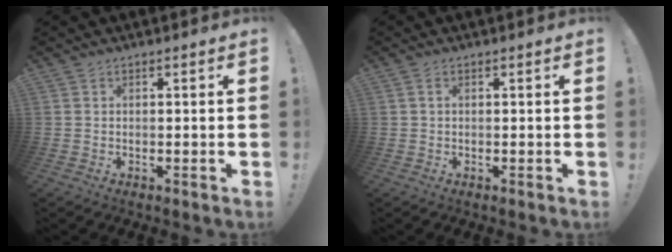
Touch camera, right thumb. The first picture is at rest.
{"total": 0.7, "force": [-0.1, 0.3, 0.7], "torque": [-0.015, 0.002, -0.001]}